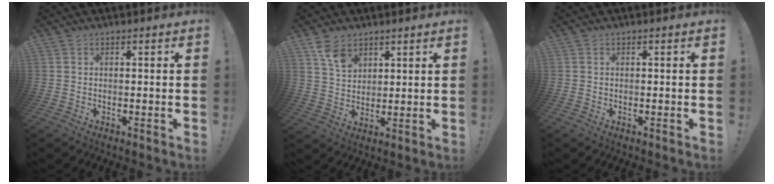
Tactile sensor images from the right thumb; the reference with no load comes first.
{"total": 7.9, "force": [4.9, 4.9, 3.8], "torque": [-0.065, -0.020, 0.095]}
{"total": 0.0}